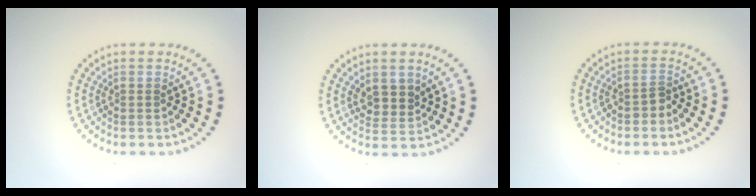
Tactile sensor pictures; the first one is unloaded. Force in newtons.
{"total": 2.4, "press": 2.2, "slide": 1.0}
{"total": 1.1, "press": 1.0, "slide": 0.4}